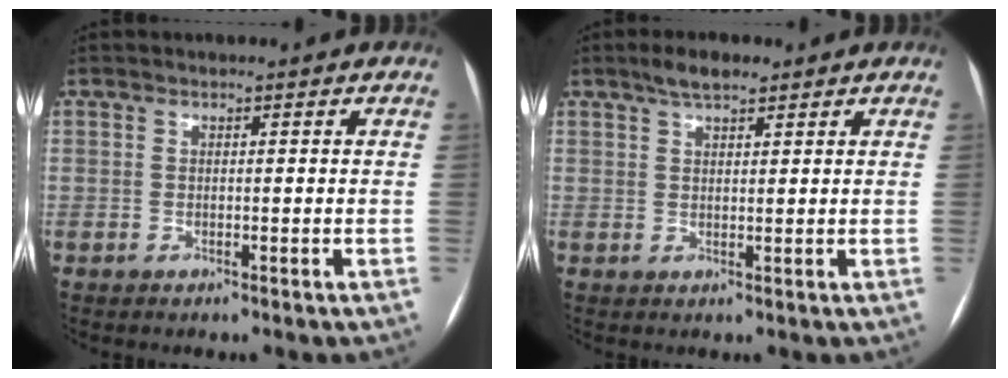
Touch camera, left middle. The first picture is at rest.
{"total": 3.8, "force": [2.8, 1.2, 2.3], "torque": [-0.047, 0.012, 0.048]}